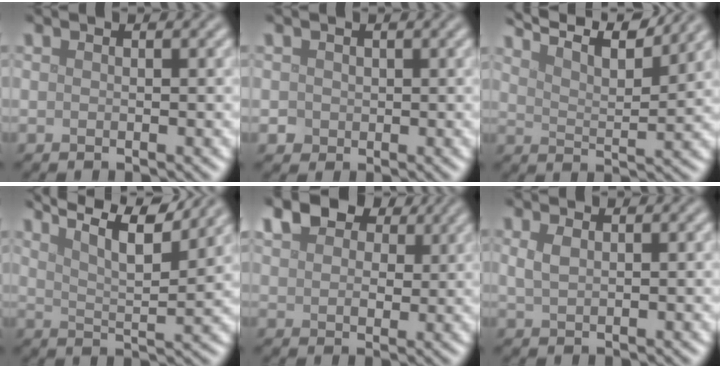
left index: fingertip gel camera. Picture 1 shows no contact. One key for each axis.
{"total": 1.0, "fx": 0.1, "fy": 1.0, "fz": 0.1, "tx": 0.002, "ty": -0.004, "tz": 0.004}
{"total": 10.5, "fx": 8.8, "fy": 2.2, "fz": 5.4, "tx": -0.078, "ty": 0.022, "tz": 0.098}
{"total": 10.4, "fx": 8.1, "fy": 2.4, "fz": 6.2, "tx": -0.089, "ty": 0.022, "tz": 0.090}
{"total": 5.2, "fx": 3.1, "fy": 3.2, "fz": 2.7, "tx": -0.057, "ty": 0.010, "tz": 0.048}
{"total": 1.4, "fx": 0.6, "fy": 0.7, "fz": 1.0, "tx": -0.026, "ty": 0.000, "tz": 0.014}